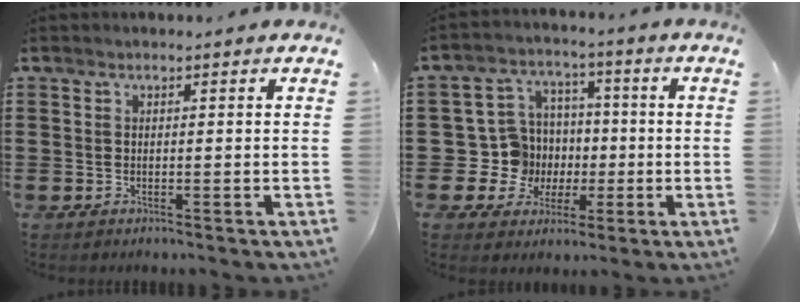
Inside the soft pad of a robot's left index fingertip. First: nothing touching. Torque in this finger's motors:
{"motor_torque": [0.77, 0.76, 0.32, 0.00]}